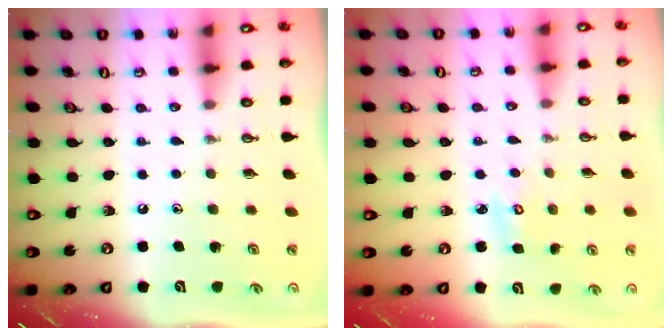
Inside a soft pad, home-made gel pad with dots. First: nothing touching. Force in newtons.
{"total": 2.9, "press": 2.9, "slide": 0.1}